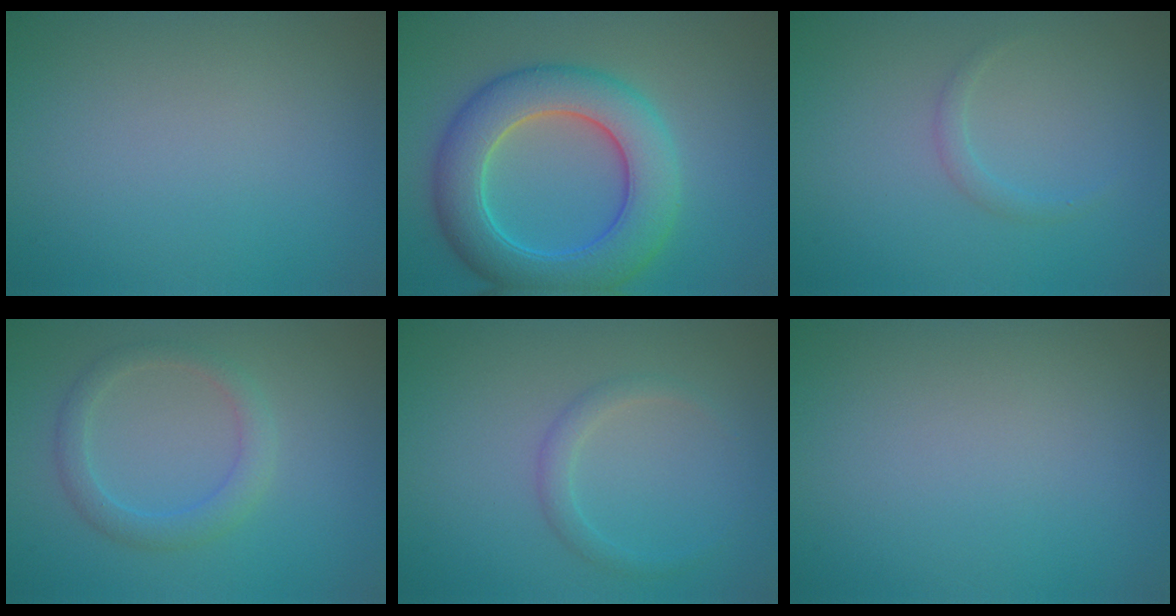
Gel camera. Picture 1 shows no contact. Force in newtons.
{"total": 8.2, "press": 8.2, "slide": 0.2}
{"total": 0.9, "press": 0.9, "slide": 0.1}
{"total": 2.3, "press": 2.3, "slide": 0.1}
{"total": 1.5, "press": 1.5, "slide": 0.1}
{"total": 0.0}